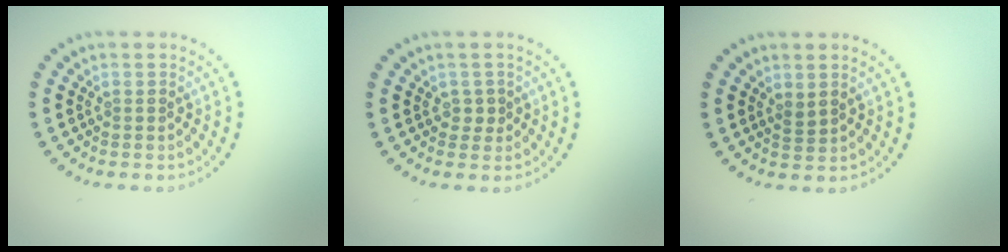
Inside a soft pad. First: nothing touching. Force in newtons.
{"total": 1.1, "press": 0.9, "slide": 0.6}
{"total": 0.9, "press": 0.7, "slide": 0.5}